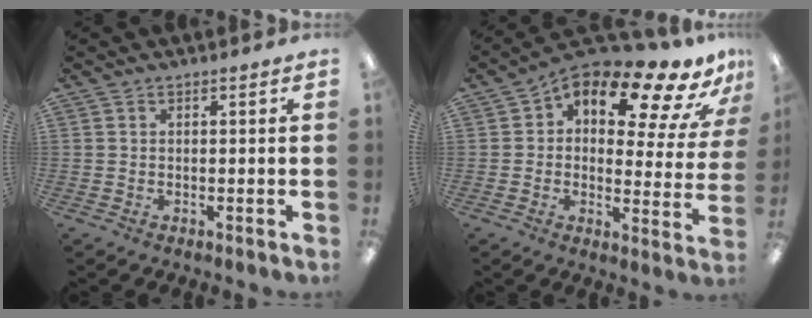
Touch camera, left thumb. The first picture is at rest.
{"total": 16.9, "force": [11.4, 6.5, 10.7], "torque": [-0.166, -0.083, 0.188]}